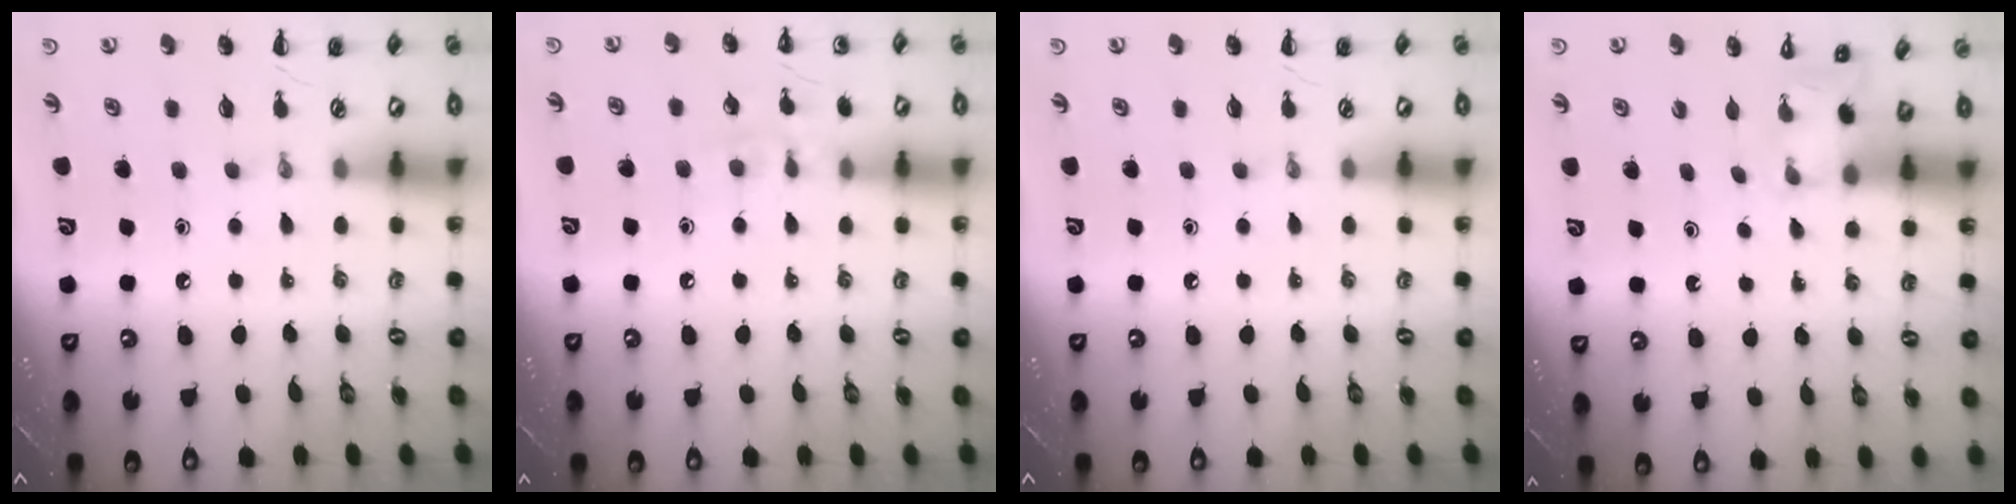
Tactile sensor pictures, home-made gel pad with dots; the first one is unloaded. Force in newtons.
{"total": 6.7, "press": 6.5, "slide": 1.5}
{"total": 0.0}
{"total": 2.7, "press": 2.6, "slide": 0.9}